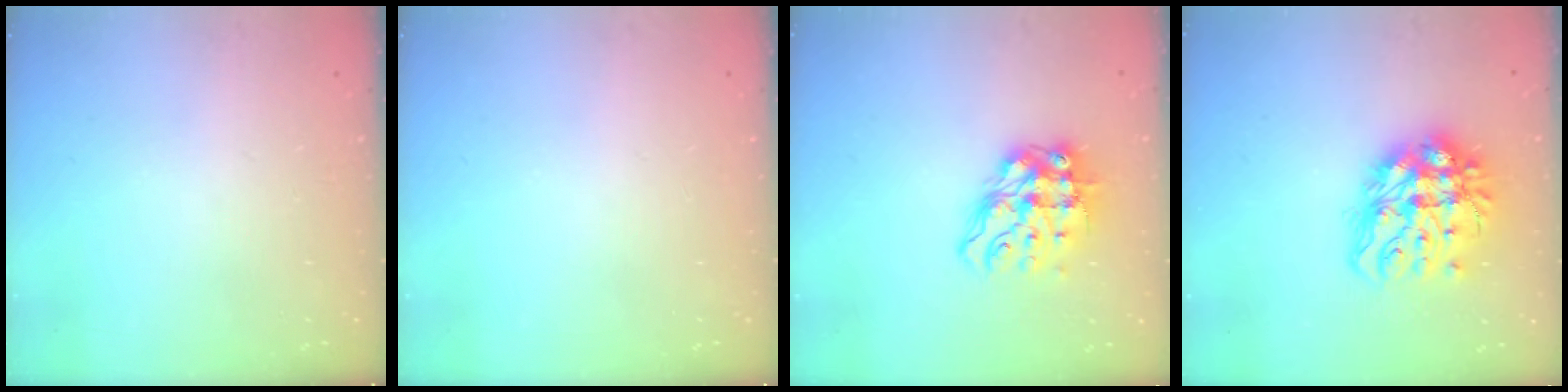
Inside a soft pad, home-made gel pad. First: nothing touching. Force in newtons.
{"total": 0.0}
{"total": 11.9, "press": 11.8, "slide": 1.4}
{"total": 16.7, "press": 16.7, "slide": 1.4}